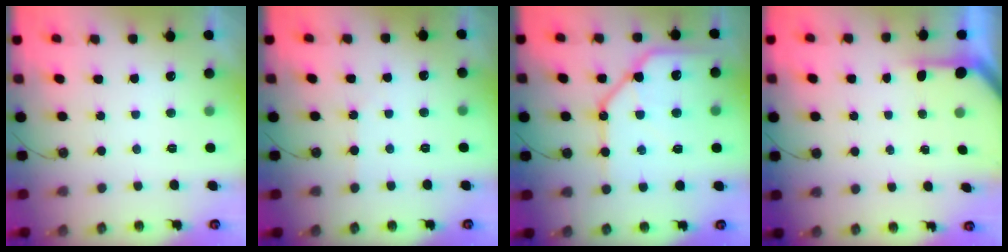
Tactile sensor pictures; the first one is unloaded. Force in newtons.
{"total": 1.6, "press": 1.5, "slide": 0.3}
{"total": 15.6, "press": 15.4, "slide": 1.8}
{"total": 2.7, "press": 2.7, "slide": 0.2}